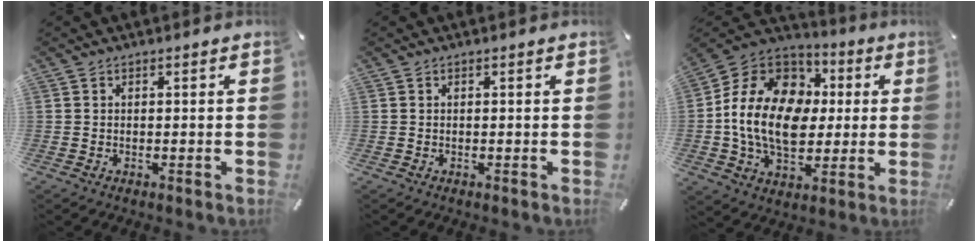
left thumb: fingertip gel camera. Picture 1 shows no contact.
{"total": 0.0}
{"total": 18.1, "force": [-0.5, 13.9, 11.5], "torque": [-0.242, 0.007, -0.010]}